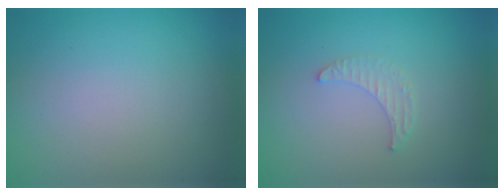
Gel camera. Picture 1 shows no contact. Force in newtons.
{"total": 1.3, "press": 1.3, "slide": 0.4}